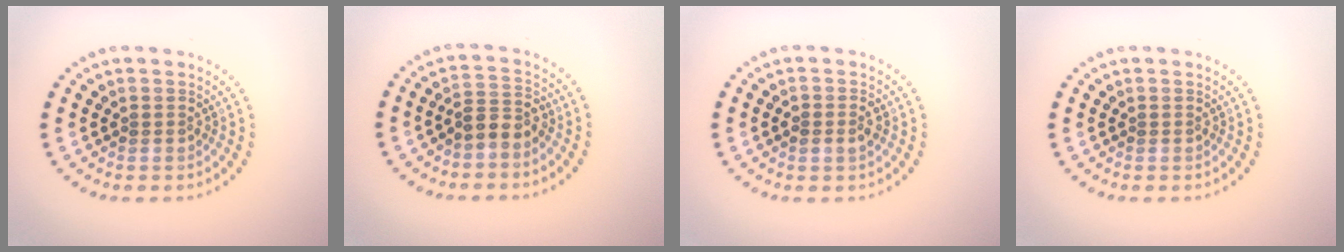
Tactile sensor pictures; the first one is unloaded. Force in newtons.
{"total": 2.5, "press": 2.2, "slide": 1.1}
{"total": 1.5, "press": 1.5, "slide": 0.2}
{"total": 0.0}